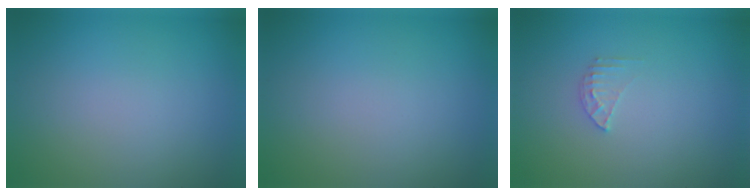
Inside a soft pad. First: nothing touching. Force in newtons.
{"total": 0.0}
{"total": 1.3, "press": 1.3, "slide": 0.1}